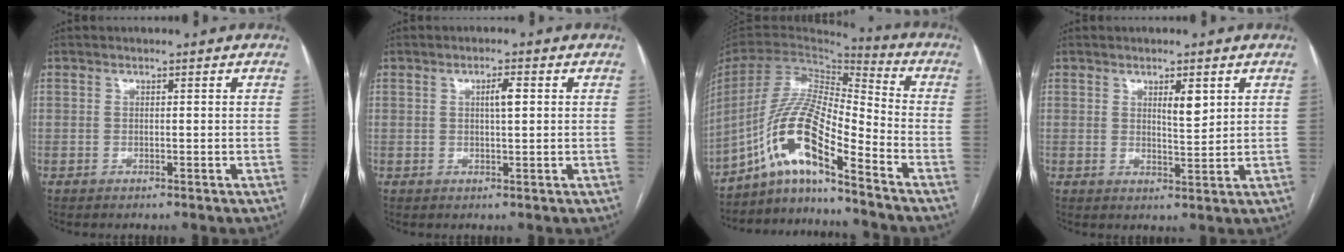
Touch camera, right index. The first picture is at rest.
{"total": 2.4, "force": [0.6, 0.3, 2.3], "torque": [-0.040, 0.003, 0.009]}
{"total": 12.7, "force": [-8.4, 1.5, 9.5], "torque": [-0.193, 0.011, -0.155]}
{"total": 3.4, "force": [1.6, 0.8, 2.9], "torque": [-0.048, -0.006, 0.027]}